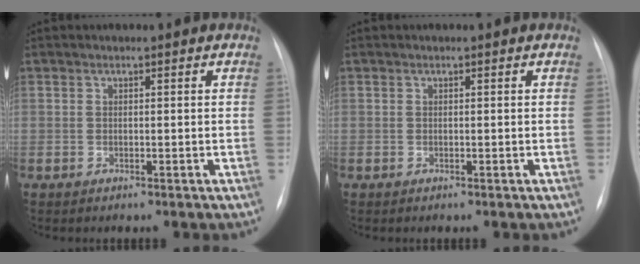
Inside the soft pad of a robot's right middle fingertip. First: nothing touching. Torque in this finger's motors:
{"motor_torque": [-0.01, -0.01, 0.00, 0.00]}